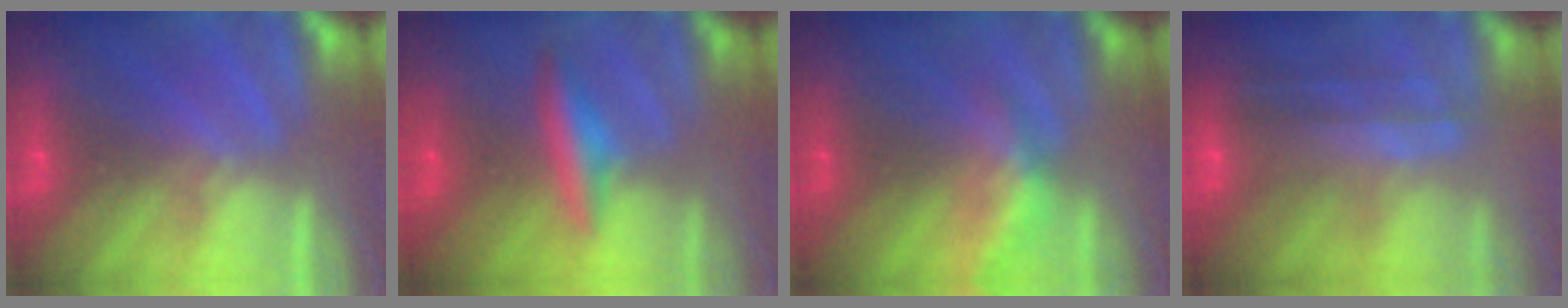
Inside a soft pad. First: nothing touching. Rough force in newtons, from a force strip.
{"total": 2.4}
{"total": 2.1}
{"total": 8.7}